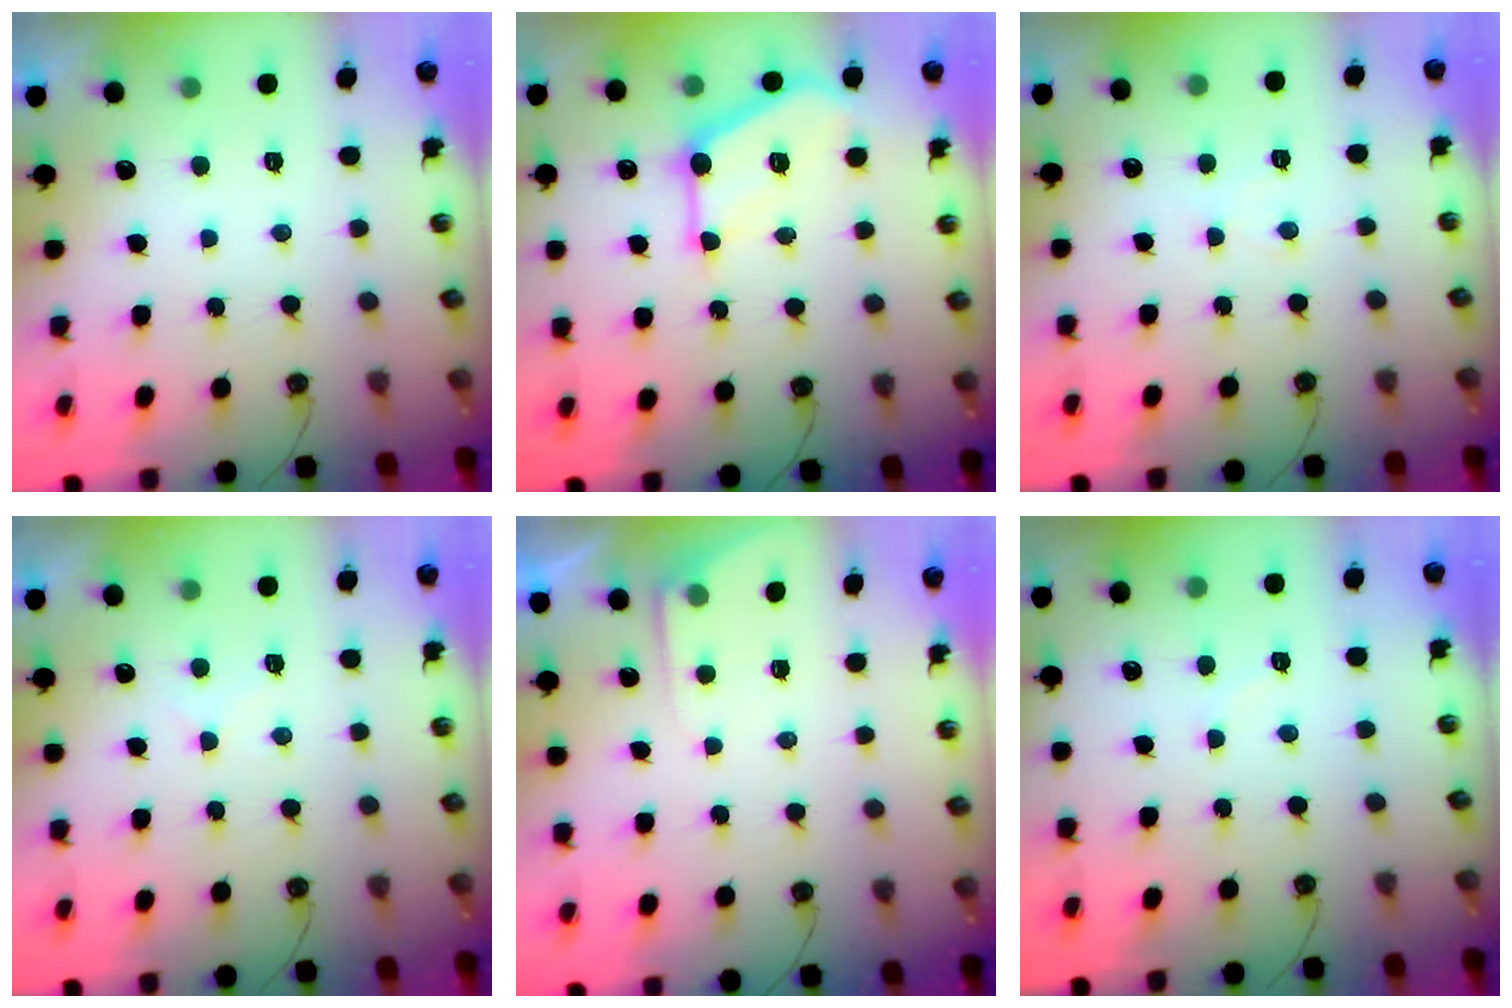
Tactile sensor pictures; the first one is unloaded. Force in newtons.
{"total": 14.8, "press": 14.8, "slide": 1.2}
{"total": 5.3, "press": 5.2, "slide": 0.8}
{"total": 7.0, "press": 6.9, "slide": 0.5}
{"total": 3.8, "press": 3.7, "slide": 0.6}
{"total": 3.5, "press": 3.5, "slide": 0.5}